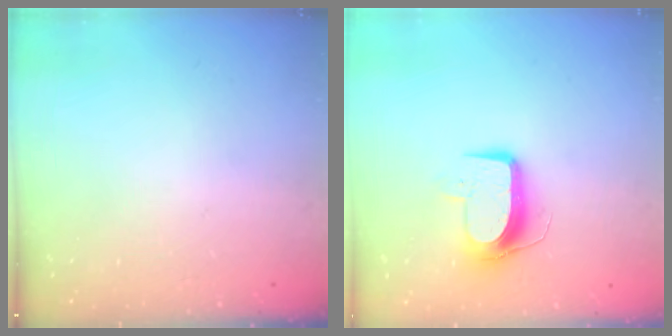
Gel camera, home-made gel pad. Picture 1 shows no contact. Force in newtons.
{"total": 9.8, "press": 9.8, "slide": 0.4}